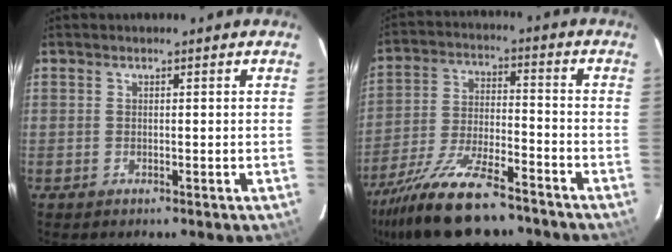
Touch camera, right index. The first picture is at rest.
{"total": 18.2, "force": [-14.4, 5.1, 9.9], "torque": [-0.206, -0.031, -0.245]}